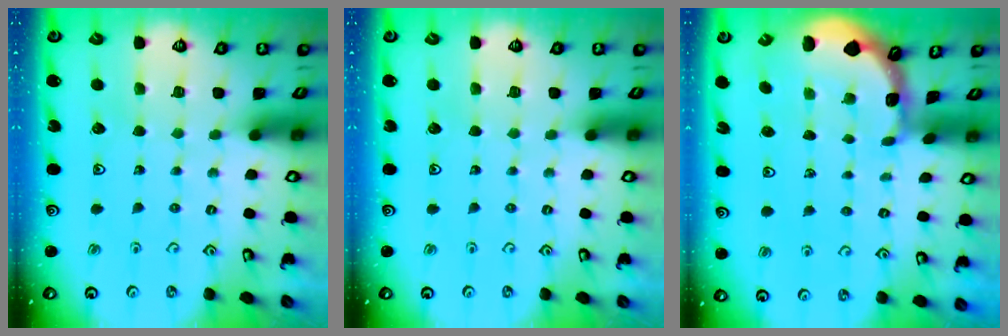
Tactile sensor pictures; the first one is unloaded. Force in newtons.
{"total": 0.0}
{"total": 1.5, "press": 1.5, "slide": 0.2}